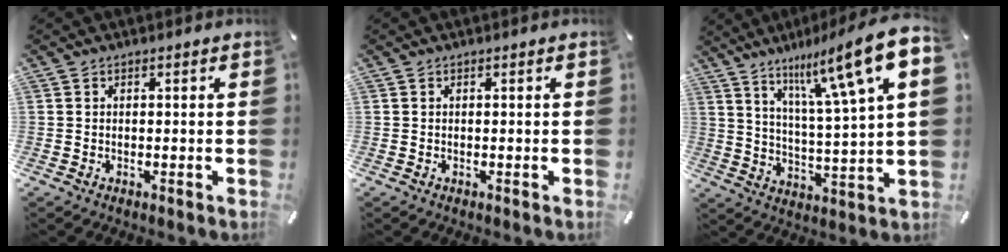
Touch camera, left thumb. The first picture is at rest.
{"total": 0.0}
{"total": 16.9, "force": [10.2, 3.0, 13.1], "torque": [-0.208, -0.062, 0.154]}